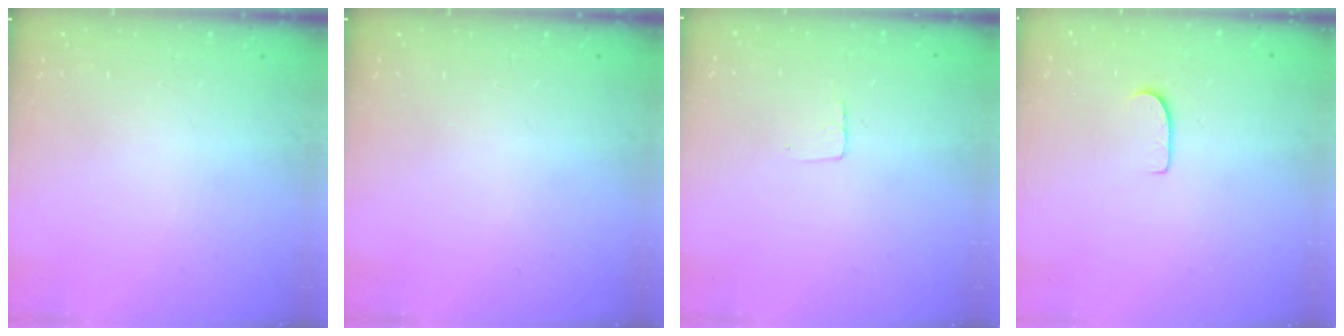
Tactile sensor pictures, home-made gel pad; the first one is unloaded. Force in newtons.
{"total": 0.0}
{"total": 2.9, "press": 2.9, "slide": 0.2}
{"total": 6.1, "press": 6.1, "slide": 0.5}